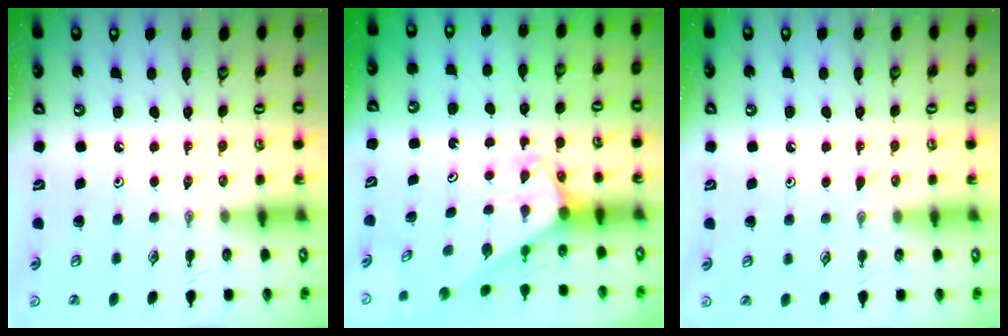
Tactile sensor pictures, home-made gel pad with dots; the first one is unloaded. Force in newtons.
{"total": 1.9, "press": 1.9, "slide": 0.1}
{"total": 3.4, "press": 3.4, "slide": 0.4}